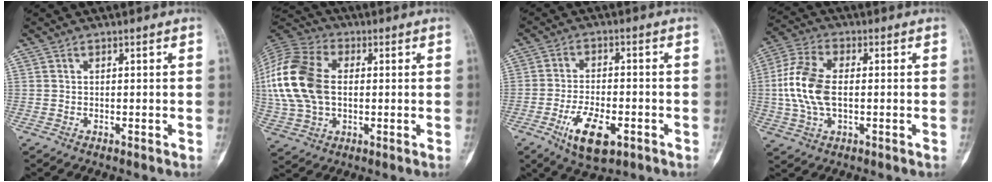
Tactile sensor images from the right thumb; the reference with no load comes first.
{"total": 19.7, "force": [1.3, 13.1, 14.6], "torque": [-0.326, 0.011, 0.025]}
{"total": 9.9, "force": [-4.3, 4.5, 7.7], "torque": [-0.134, 0.010, -0.068]}
{"total": 11.8, "force": [-0.2, 6.8, 9.7], "torque": [-0.210, 0.013, -0.006]}